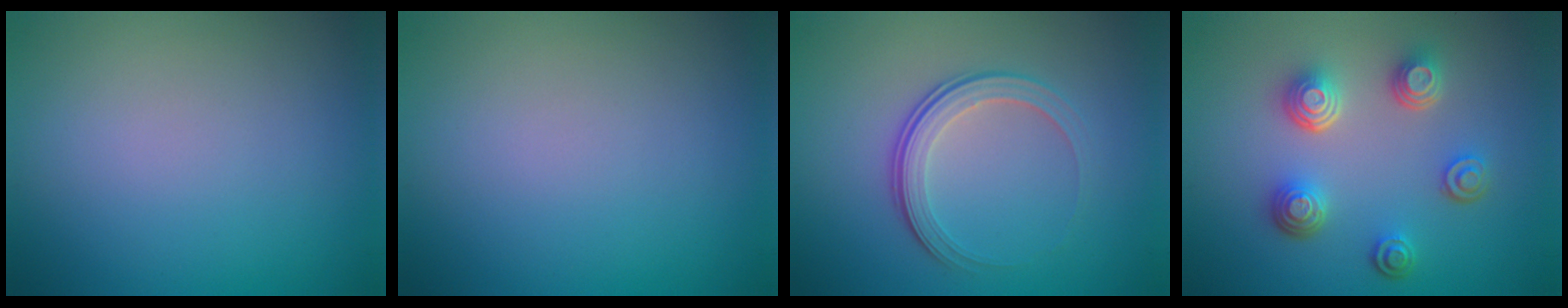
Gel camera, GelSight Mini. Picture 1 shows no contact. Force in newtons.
{"total": 0.0}
{"total": 3.5, "press": 2.6, "slide": 2.4}
{"total": 4.5, "press": 3.5, "slide": 2.8}